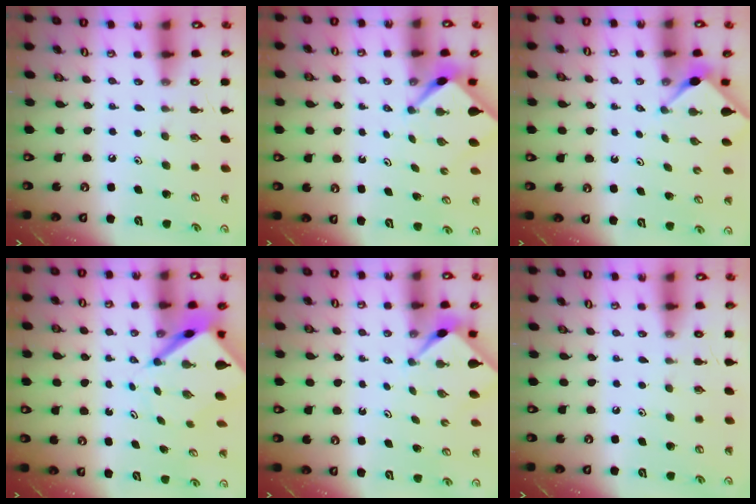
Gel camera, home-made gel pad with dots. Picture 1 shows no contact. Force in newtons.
{"total": 2.4, "press": 2.4, "slide": 0.3}
{"total": 2.8, "press": 2.7, "slide": 0.5}
{"total": 6.9, "press": 6.9, "slide": 0.7}
{"total": 2.4, "press": 2.4, "slide": 0.3}
{"total": 0.0}